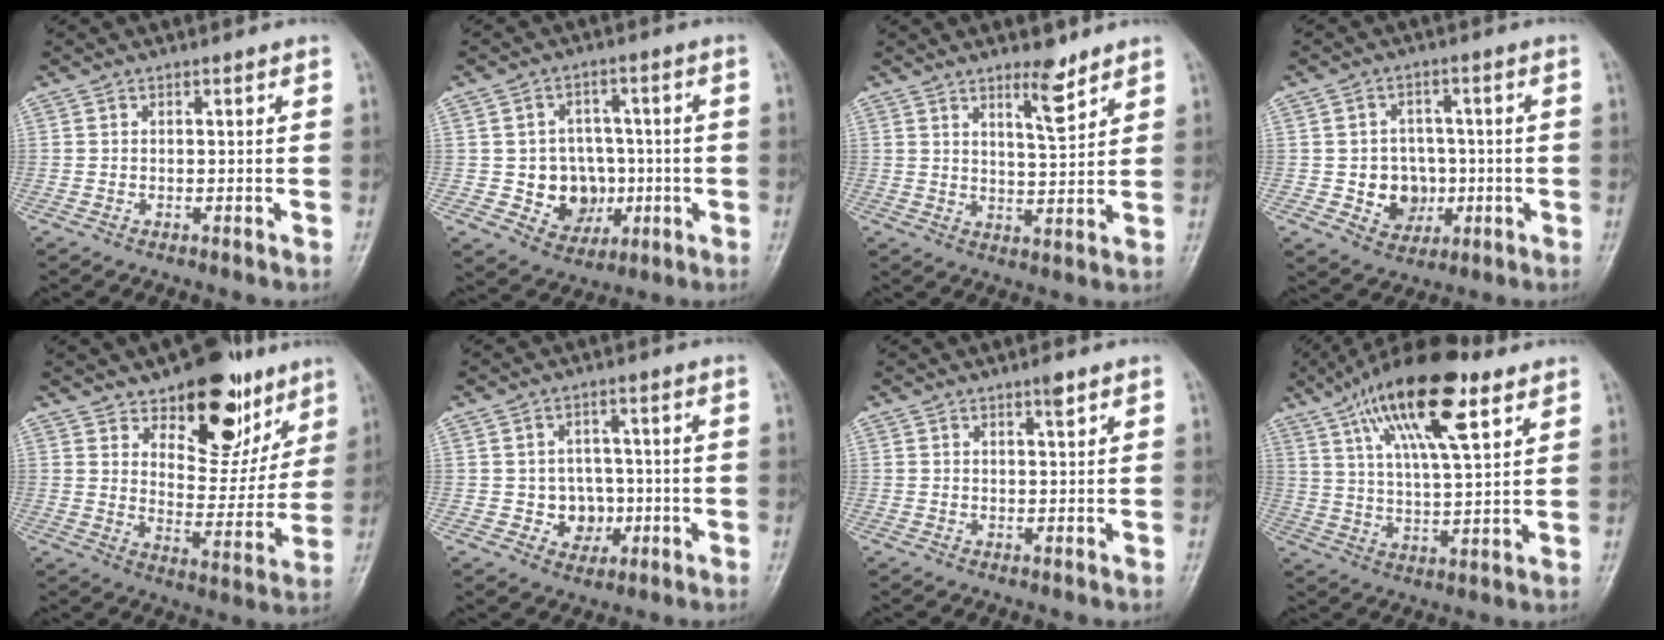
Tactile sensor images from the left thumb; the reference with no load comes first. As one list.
[{"total": 9.6, "force": [-1.3, 8.4, 4.5], "torque": [-0.015, 0.013, -0.010]}, {"total": 6.0, "force": [4.3, 1.6, 3.8], "torque": [-0.046, -0.036, 0.069]}, {"total": 7.9, "force": [-1.1, 7.0, 3.4], "torque": [-0.009, 0.012, -0.009]}, {"total": 17.9, "force": [10.9, 9.2, 10.7], "torque": [-0.085, -0.063, 0.167]}, {"total": 5.8, "force": [-0.9, 5.3, 2.3], "torque": [0.005, 0.012, -0.009]}, {"total": 1.8, "force": [1.2, 0.4, 1.3], "torque": [-0.017, -0.006, 0.019]}, {"total": 18.7, "force": [9.6, 6.2, 14.8], "torque": [-0.238, -0.013, 0.165]}]